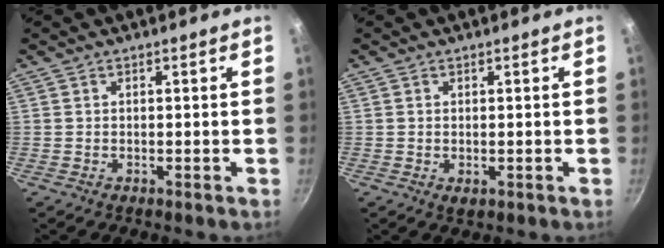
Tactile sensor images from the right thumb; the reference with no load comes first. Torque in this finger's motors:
{"motor_torque": [-0.30, 0.19, -0.16, 0.01, -0.02]}